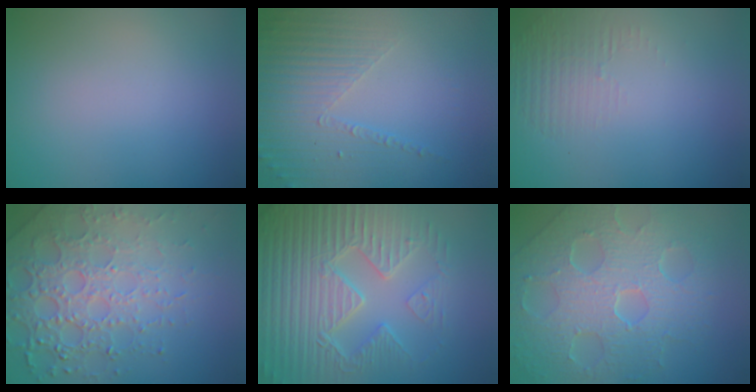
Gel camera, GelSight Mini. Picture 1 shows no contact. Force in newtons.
{"total": 5.3, "press": 3.3, "slide": 4.2}
{"total": 1.4, "press": 0.1, "slide": 1.4}
{"total": 7.8, "press": 5.5, "slide": 5.5}
{"total": 7.9, "press": 6.2, "slide": 4.9}
{"total": 8.8, "press": 6.1, "slide": 6.4}